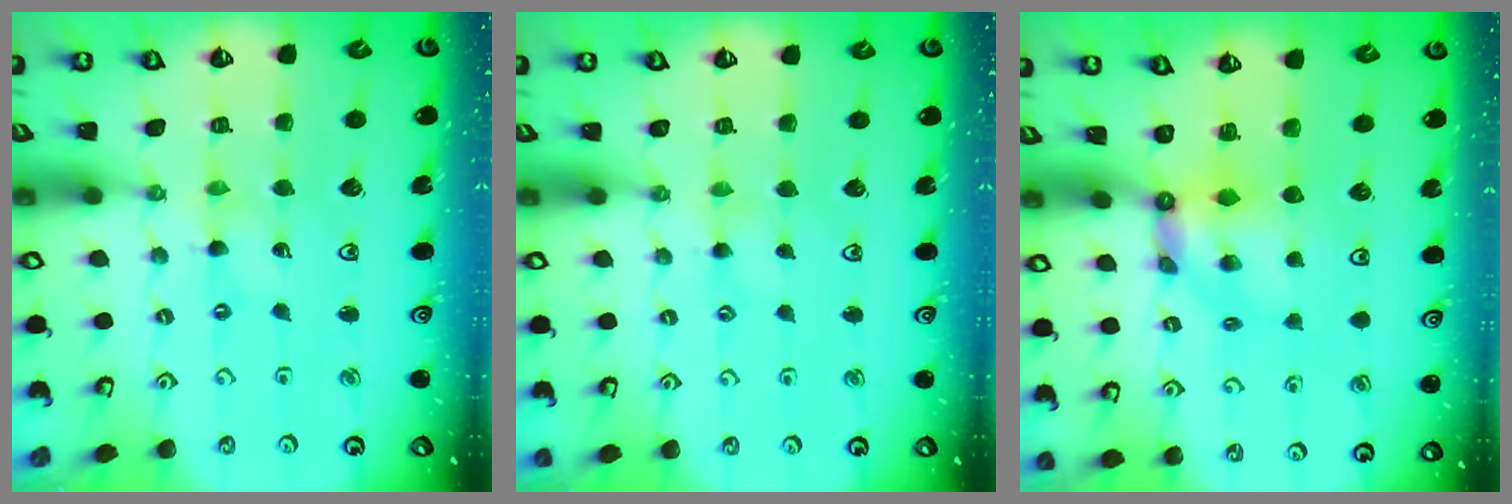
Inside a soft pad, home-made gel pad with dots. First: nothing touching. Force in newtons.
{"total": 1.3, "press": 1.2, "slide": 0.3}
{"total": 5.2, "press": 5.1, "slide": 0.2}